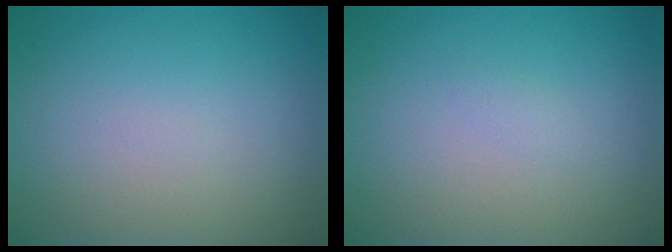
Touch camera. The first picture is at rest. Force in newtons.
{"total": 0.5, "press": 0.5, "slide": 0.1}